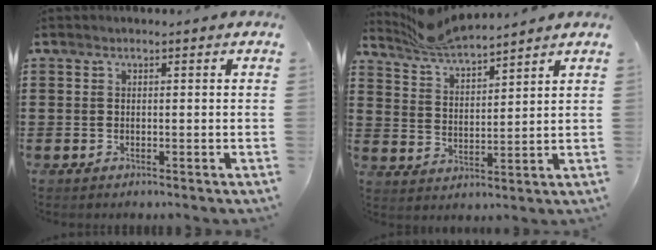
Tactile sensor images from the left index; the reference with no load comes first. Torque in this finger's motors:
{"motor_torque": [0.50, 0.46, 0.20, 0.07]}